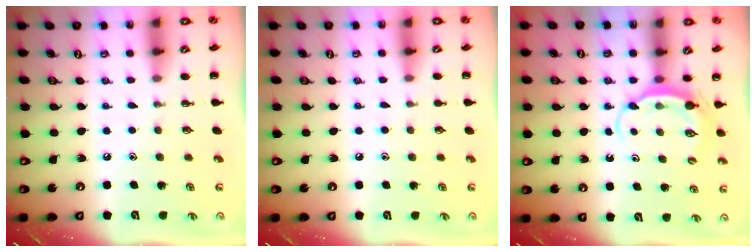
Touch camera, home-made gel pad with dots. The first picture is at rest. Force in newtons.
{"total": 5.2, "press": 4.9, "slide": 1.7}
{"total": 6.5, "press": 6.4, "slide": 0.7}